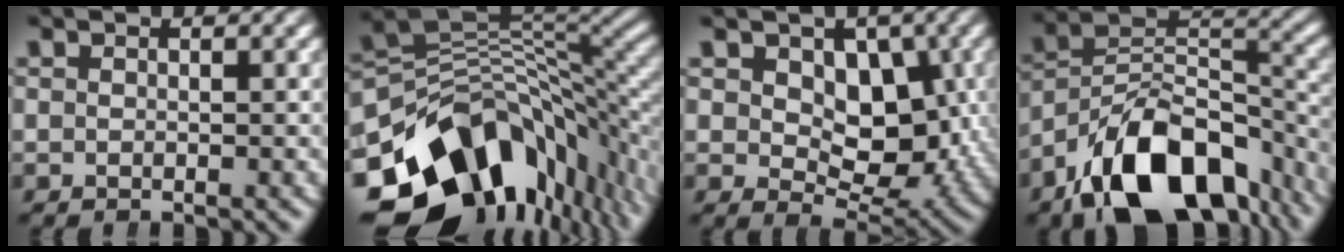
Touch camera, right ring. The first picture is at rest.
{"total": 21.6, "force": [-6.2, 14.1, 15.2], "torque": [-0.243, -0.048, -0.071]}
{"total": 8.2, "force": [1.8, 5.7, 5.6], "torque": [-0.063, -0.019, 0.043]}
{"total": 15.4, "force": [-7.0, 9.0, 10.3], "torque": [-0.157, -0.031, -0.098]}